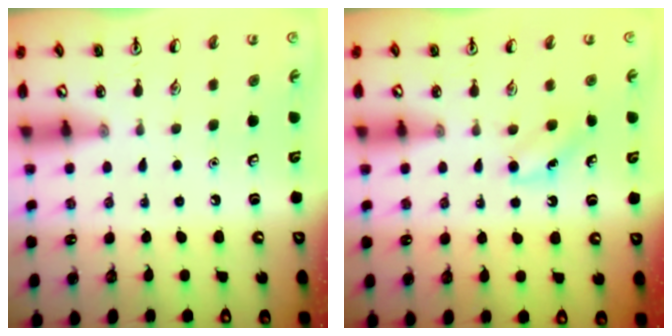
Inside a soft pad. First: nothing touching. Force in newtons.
{"total": 3.8, "press": 3.6, "slide": 1.1}